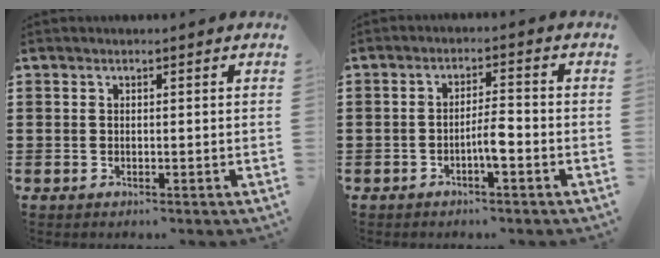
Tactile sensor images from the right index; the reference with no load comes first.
{"total": 3.7, "force": [-1.5, 0.6, 3.3], "torque": [-0.065, 0.001, -0.032]}